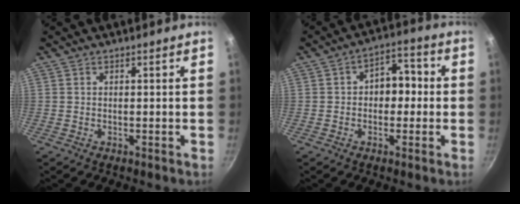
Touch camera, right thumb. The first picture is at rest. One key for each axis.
{"total": 7.4, "fx": 0.1, "fy": 5.0, "fz": 5.5, "tx": -0.047, "ty": 0.027, "tz": -0.008}